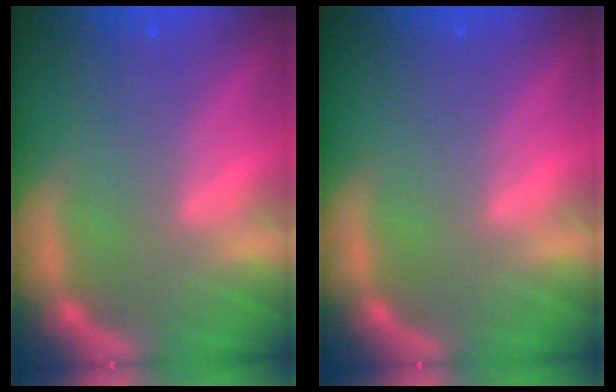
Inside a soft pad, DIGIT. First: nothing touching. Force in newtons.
{"total": 0.0}